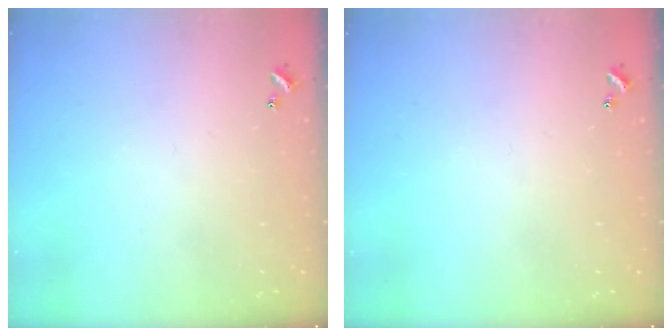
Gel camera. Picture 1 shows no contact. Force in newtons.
{"total": 0.0}